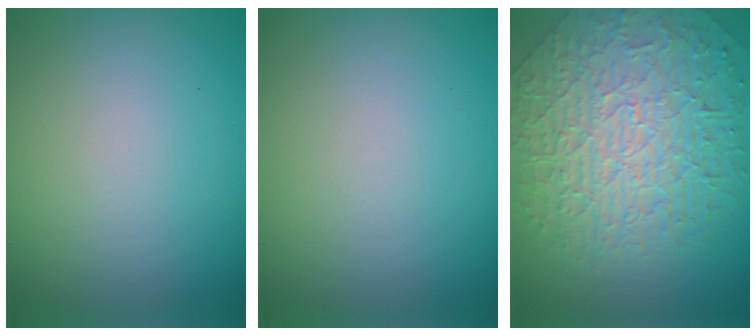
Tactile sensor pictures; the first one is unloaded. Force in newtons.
{"total": 0.0}
{"total": 10.2, "press": 6.7, "slide": 7.6}